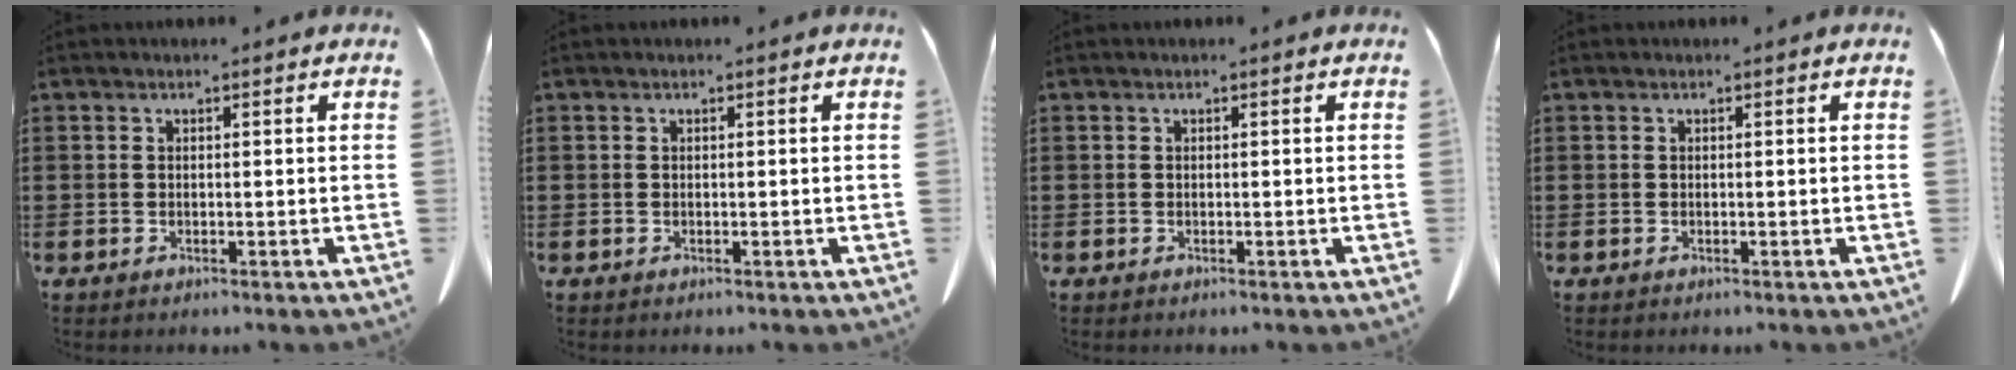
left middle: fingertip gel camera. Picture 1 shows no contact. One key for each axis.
{"total": 0.0}
{"total": 0.0}
{"total": 0.0}